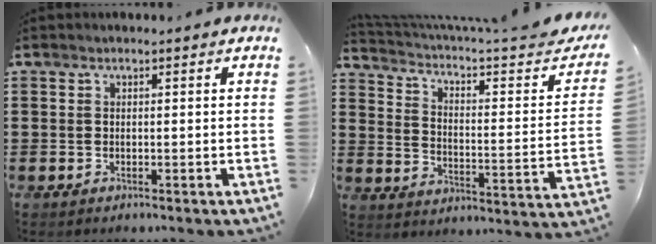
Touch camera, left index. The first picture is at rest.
{"total": 4.0, "force": [2.5, 0.6, 3.1], "torque": [-0.067, -0.030, 0.031]}